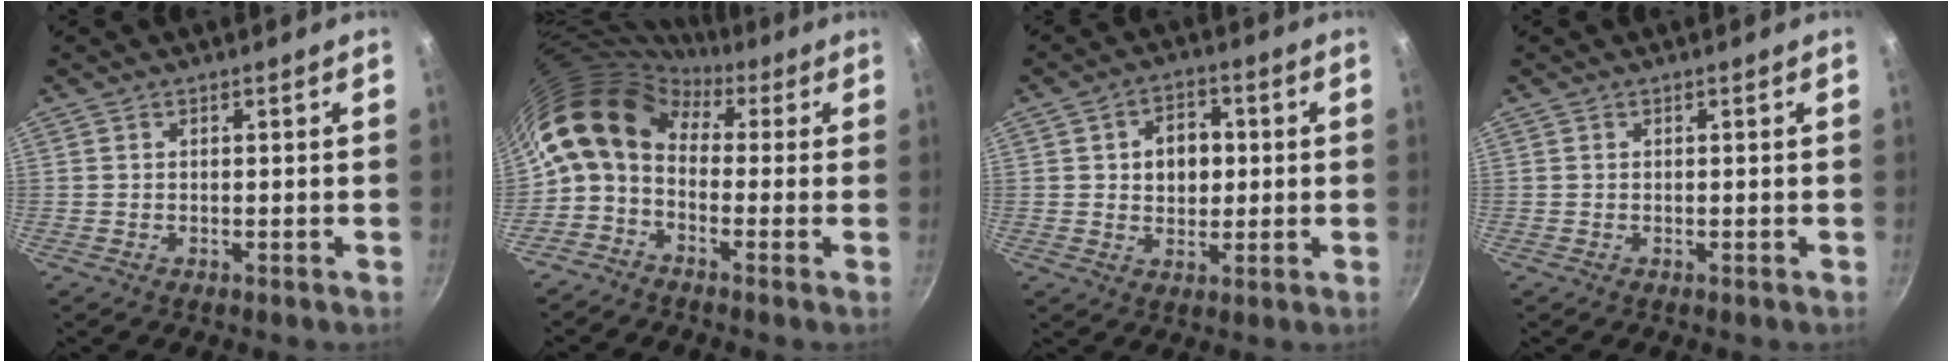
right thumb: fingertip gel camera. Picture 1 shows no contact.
{"total": 11.9, "force": [1.8, 8.4, 8.3], "torque": [-0.148, 0.026, 0.004]}
{"total": 7.4, "force": [1.0, 5.5, 4.8], "torque": [-0.047, 0.004, 0.014]}
{"total": 0.0}